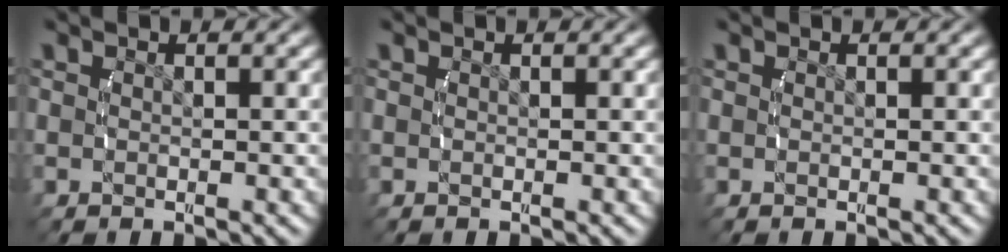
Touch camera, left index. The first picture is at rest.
{"total": 0.0}
{"total": 0.0}